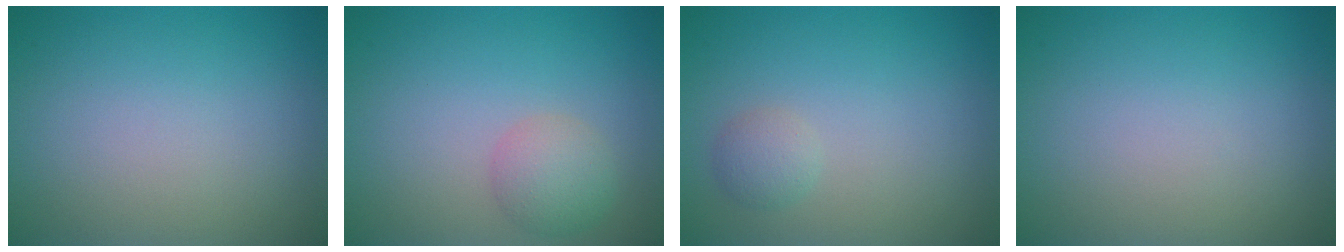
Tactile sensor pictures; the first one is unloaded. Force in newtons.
{"total": 2.5, "press": 2.5, "slide": 0.1}
{"total": 1.3, "press": 1.3, "slide": 0.1}
{"total": 0.0}